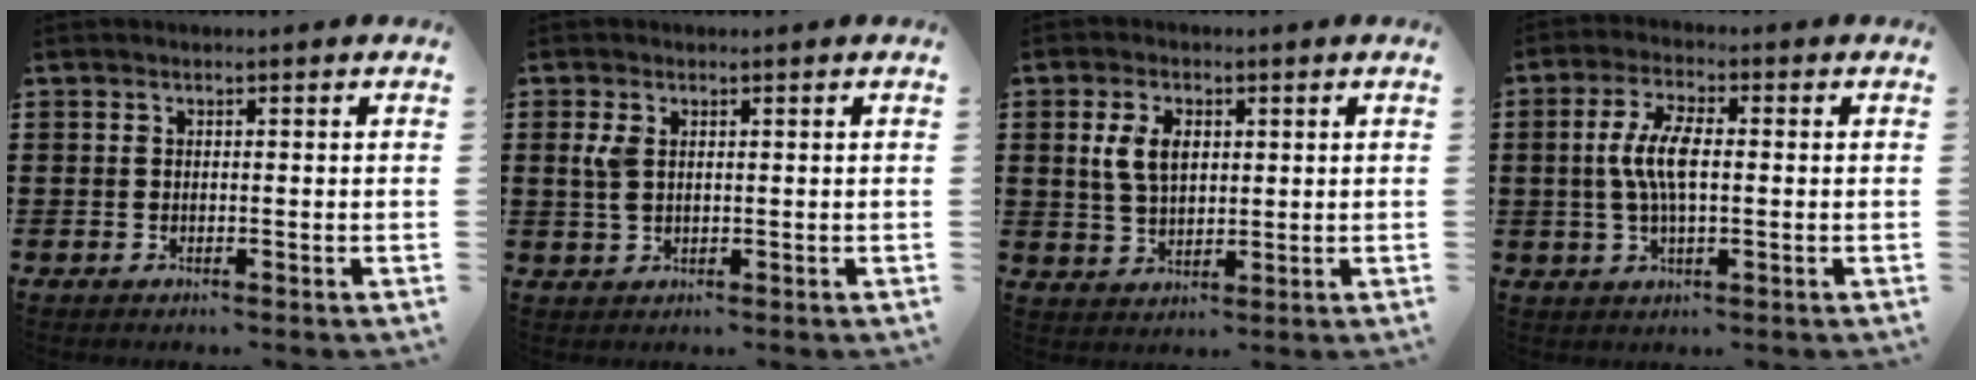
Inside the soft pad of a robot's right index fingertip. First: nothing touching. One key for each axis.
{"total": 3.1, "fx": 0.8, "fy": 1.8, "fz": 2.3, "tx": -0.060, "ty": 0.005, "tz": 0.012}
{"total": 5.3, "fx": 1.3, "fy": 3.2, "fz": 4.0, "tx": -0.095, "ty": 0.010, "tz": 0.019}
{"total": 6.7, "fx": 0.1, "fy": 2.3, "fz": 6.3, "tx": -0.137, "ty": -0.001, "tz": -0.007}